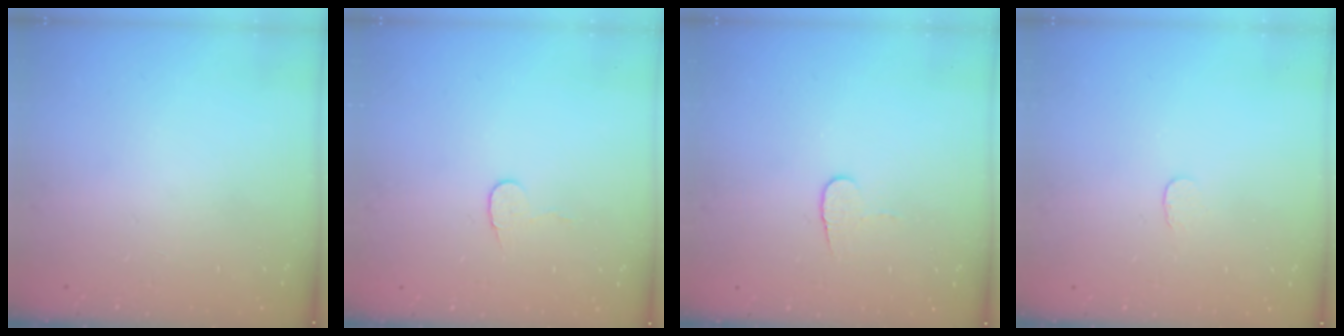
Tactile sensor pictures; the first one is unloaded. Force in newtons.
{"total": 5.6, "press": 5.6, "slide": 0.5}
{"total": 5.3, "press": 5.3, "slide": 0.5}
{"total": 2.6, "press": 2.6, "slide": 0.2}